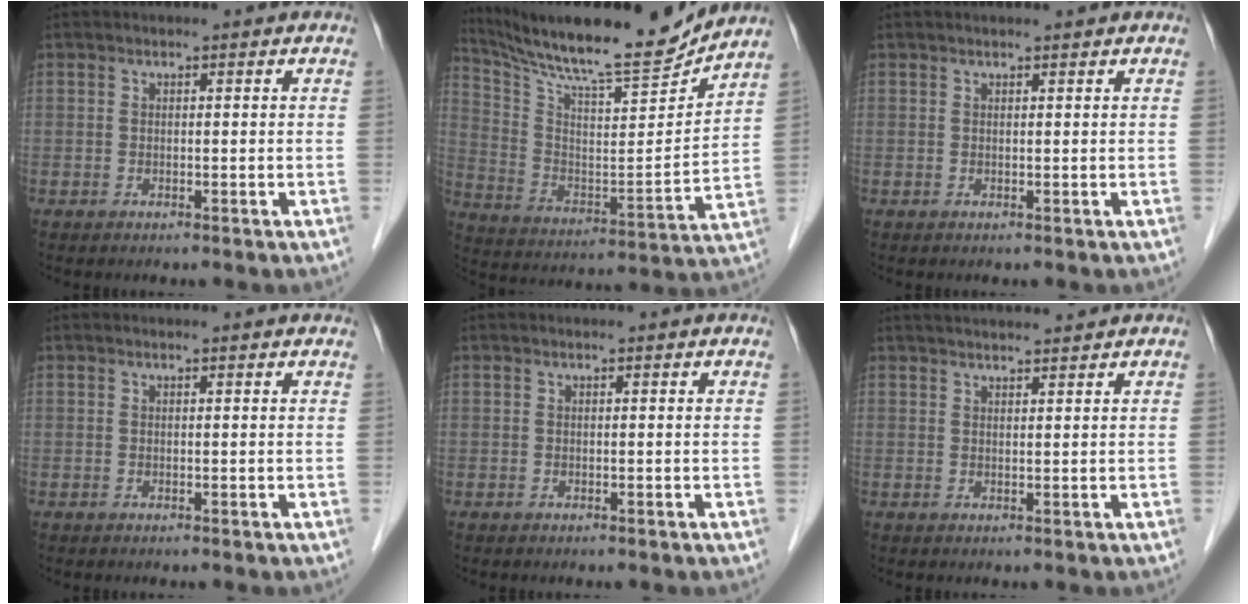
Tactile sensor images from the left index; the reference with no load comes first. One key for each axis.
{"total": 19.2, "fx": 17.7, "fy": 0.5, "fz": 7.3, "tx": -0.145, "ty": -0.035, "tz": 0.290}
{"total": 1.0, "fx": 1.0, "fy": -0.1, "fz": 0.3, "tx": -0.007, "ty": 0.007, "tz": 0.017}
{"total": 2.2, "fx": 2.2, "fy": 0.3, "fz": 0.6, "tx": -0.015, "ty": 0.011, "tz": 0.019}
{"total": 0.7, "fx": 0.7, "fy": 0.0, "fz": 0.2, "tx": -0.009, "ty": 0.004, "tz": 0.009}
{"total": 8.5, "fx": 7.9, "fy": 0.5, "fz": 3.1, "tx": -0.047, "ty": 0.030, "tz": 0.112}